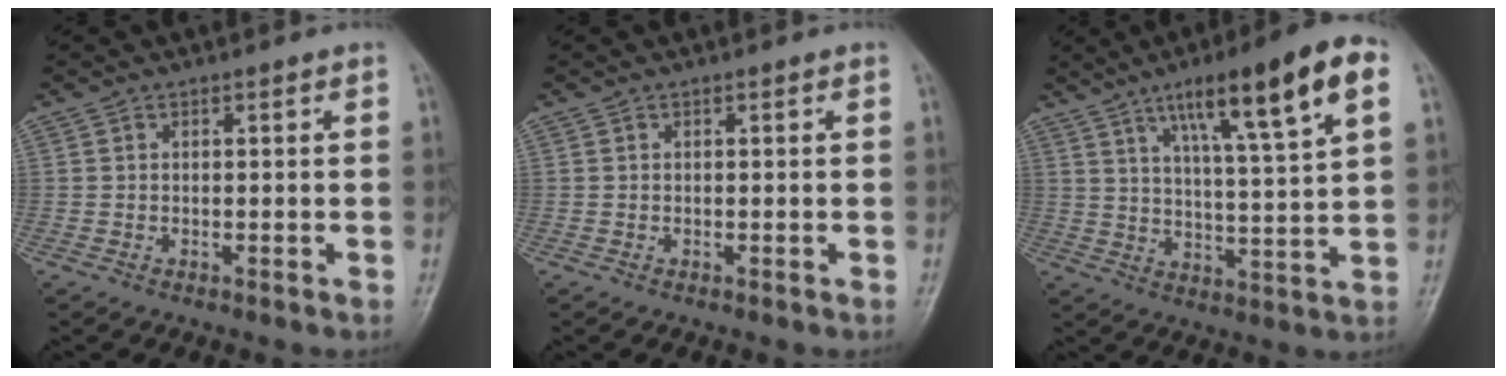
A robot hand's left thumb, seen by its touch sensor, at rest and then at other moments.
{"total": 0.0}
{"total": 17.2, "force": [8.4, 2.5, 14.9], "torque": [-0.224, -0.017, 0.130]}